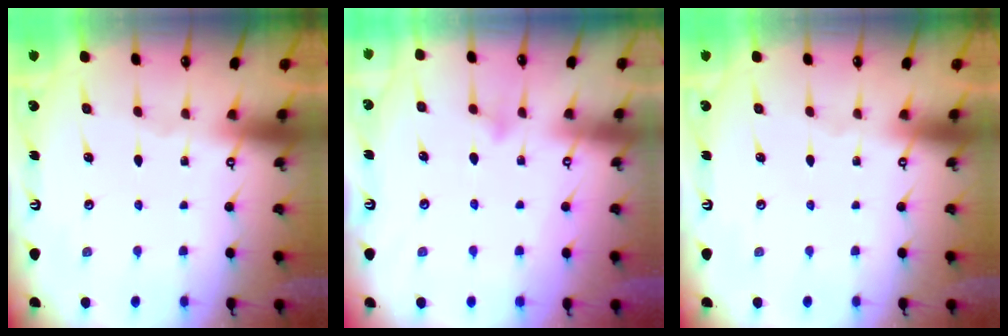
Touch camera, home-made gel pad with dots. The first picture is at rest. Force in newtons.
{"total": 5.9, "press": 5.9, "slide": 0.6}
{"total": 0.0}